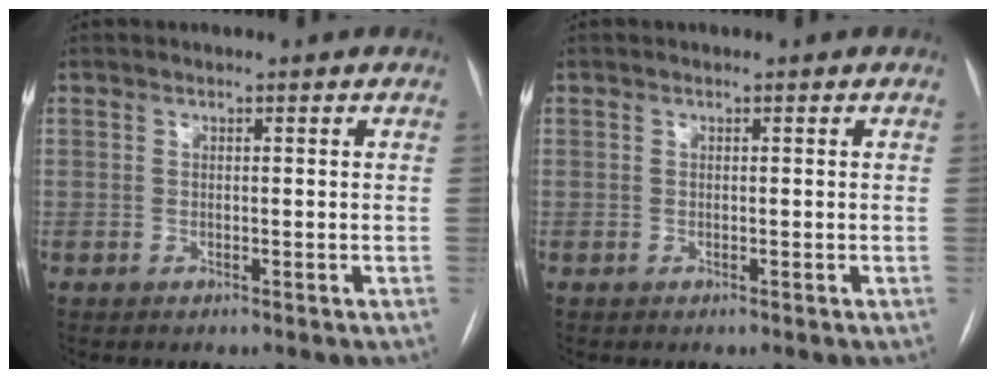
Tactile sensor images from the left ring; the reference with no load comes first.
{"total": 0.0}